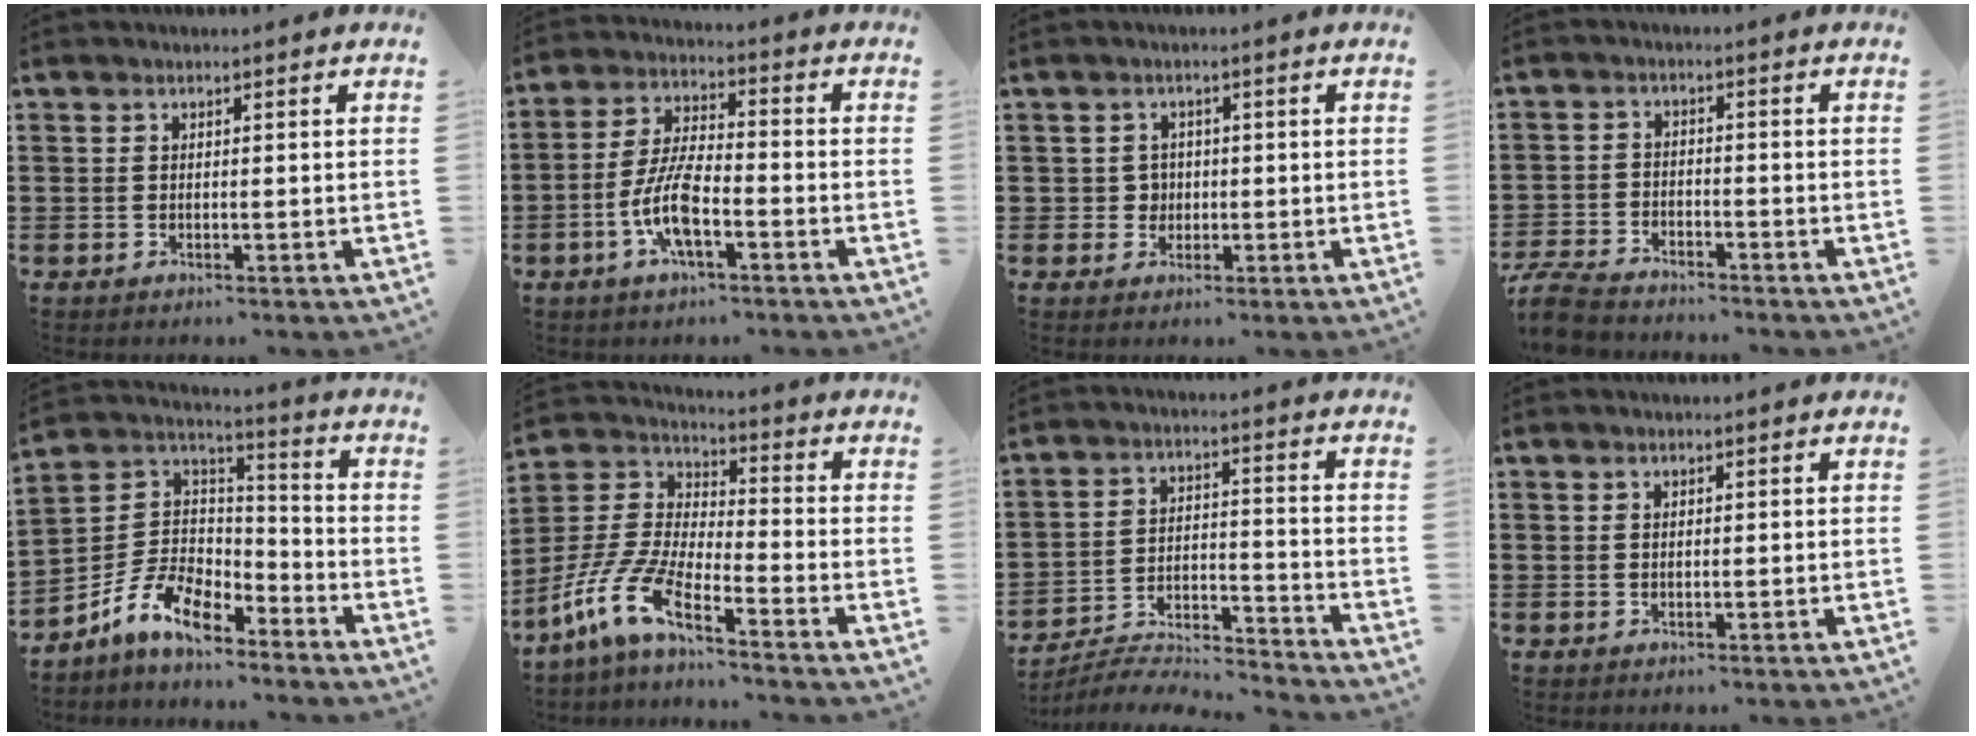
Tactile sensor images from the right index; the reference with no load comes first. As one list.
[{"total": 8.4, "force": [-3.2, 2.7, 7.3], "torque": [-0.167, -0.007, -0.066]}, {"total": 2.3, "force": [-0.2, 2.2, 0.7], "torque": [-0.022, 0.008, -0.006]}, {"total": 4.7, "force": [-4.5, 0.9, 1.1], "torque": [-0.045, -0.002, -0.098]}, {"total": 10.3, "force": [-7.1, 5.0, 5.4], "torque": [-0.132, 0.016, -0.141]}, {"total": 8.6, "force": [-6.8, 1.4, 5.1], "torque": [-0.147, -0.016, -0.147]}, {"total": 6.2, "force": [-6.1, 0.4, 1.1], "torque": [-0.029, 0.003, -0.124]}, {"total": 0.5, "force": [0.2, 0.3, 0.4], "torque": [-0.009, 0.001, 0.005]}]